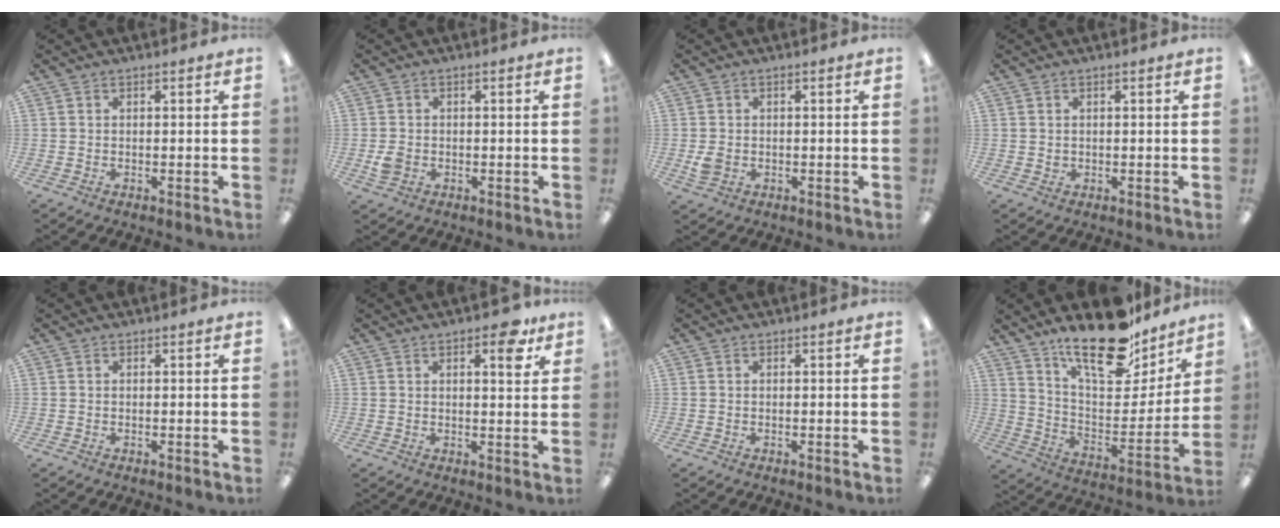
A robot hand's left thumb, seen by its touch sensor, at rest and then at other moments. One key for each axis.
{"total": 2.9, "fx": -0.7, "fy": 2.3, "fz": 1.6, "tx": -0.027, "ty": -0.001, "tz": -0.016}
{"total": 3.0, "fx": -0.5, "fy": 2.3, "fz": 1.8, "tx": -0.031, "ty": 0.000, "tz": -0.012}
{"total": 0.9, "fx": 0.3, "fy": 0.8, "fz": 0.3, "tx": -0.007, "ty": 0.006, "tz": 0.003}
{"total": 0.0}
{"total": 6.5, "fx": 3.7, "fy": 2.5, "fz": 4.7, "tx": -0.056, "ty": -0.014, "tz": 0.055}
{"total": 0.0}
{"total": 21.5, "fx": 16.8, "fy": 7.9, "fz": 10.9, "tx": -0.177, "ty": -0.111, "tz": 0.289}